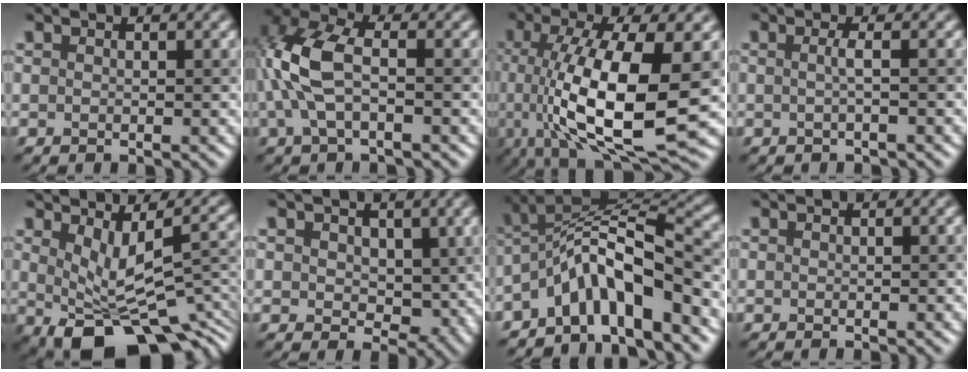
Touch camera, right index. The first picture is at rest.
{"total": 5.5, "force": [-0.1, 2.5, 4.9], "torque": [-0.126, 0.016, -0.006]}
{"total": 12.1, "force": [-1.1, 3.9, 11.5], "torque": [-0.210, -0.016, -0.011]}
{"total": 0.8, "force": [-0.1, 0.2, 0.8], "torque": [-0.020, 0.000, -0.002]}
{"total": 9.2, "force": [-1.7, 4.6, 7.8], "torque": [-0.130, -0.035, 0.000]}
{"total": 3.4, "force": [0.6, 2.6, 2.0], "torque": [-0.032, -0.010, 0.015]}
{"total": 7.9, "force": [-4.1, 2.4, 6.3], "torque": [-0.097, 0.017, -0.082]}
{"total": 0.0}